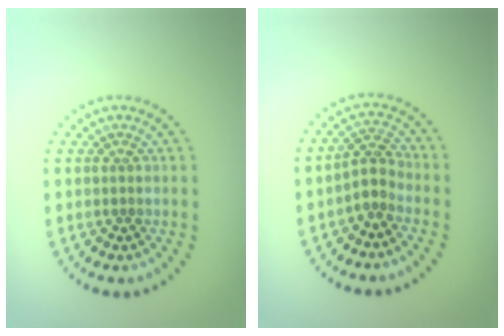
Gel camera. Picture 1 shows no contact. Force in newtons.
{"total": 2.2, "press": 1.7, "slide": 1.4}